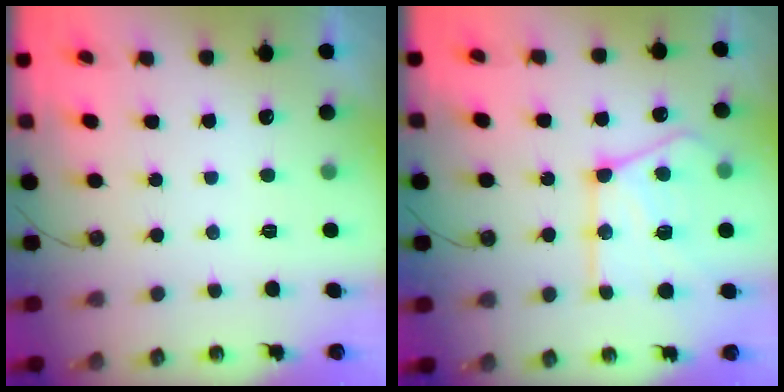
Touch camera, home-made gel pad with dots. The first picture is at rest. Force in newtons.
{"total": 19.5, "press": 19.4, "slide": 1.7}